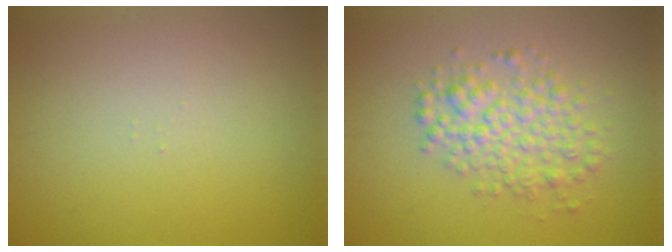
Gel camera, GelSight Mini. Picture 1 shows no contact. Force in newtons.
{"total": 4.0, "press": 4.0, "slide": 0.1}